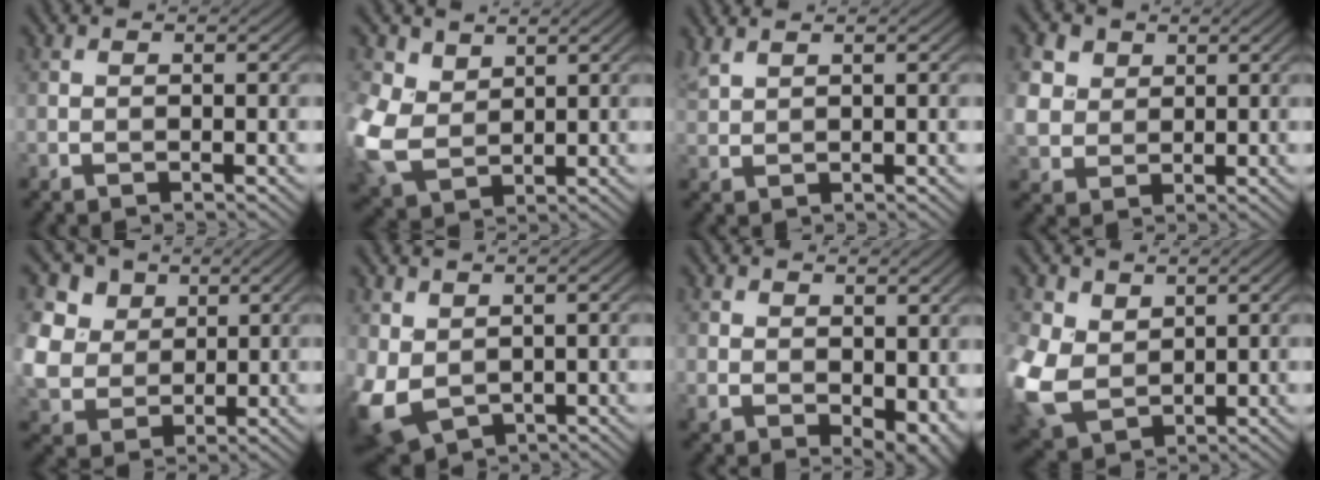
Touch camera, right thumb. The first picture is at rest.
{"total": 8.5, "force": [2.6, 6.2, 5.1], "torque": [-0.171, -0.001, 0.057]}
{"total": 1.9, "force": [1.7, 0.3, 0.9], "torque": [-0.028, 0.010, 0.045]}
{"total": 5.4, "force": [2.2, 4.4, 2.3], "torque": [-0.091, 0.008, 0.038]}
{"total": 8.1, "force": [3.3, 6.4, 3.6], "torque": [-0.126, 0.005, 0.053]}
{"total": 7.4, "force": [0.9, 5.4, 5.0], "torque": [-0.164, -0.016, 0.024]}
{"total": 6.6, "force": [0.9, 4.6, 4.8], "torque": [-0.089, -0.028, 0.037]}
{"total": 9.4, "force": [2.2, 7.0, 6.0], "torque": [-0.193, -0.006, 0.047]}